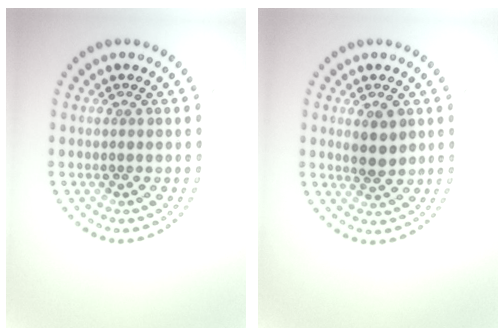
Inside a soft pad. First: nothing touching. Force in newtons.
{"total": 2.3, "press": 2.2, "slide": 0.7}